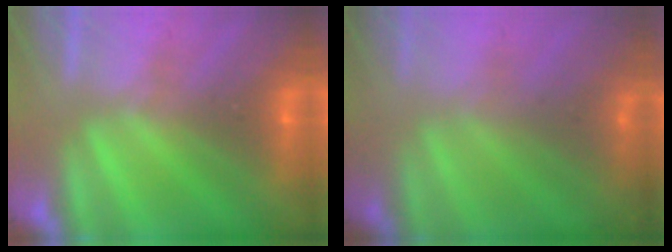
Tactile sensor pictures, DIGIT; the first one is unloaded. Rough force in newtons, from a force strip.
{"total": 10.5}